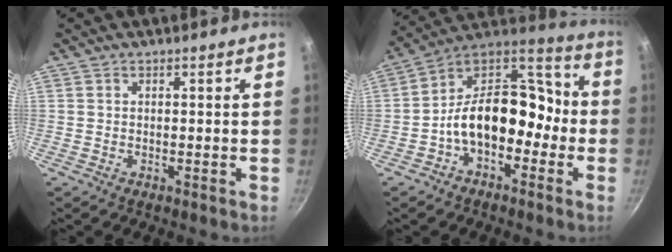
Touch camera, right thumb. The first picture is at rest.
{"total": 17.4, "force": [-3.4, 10.7, 13.2], "torque": [-0.180, 0.068, -0.065]}